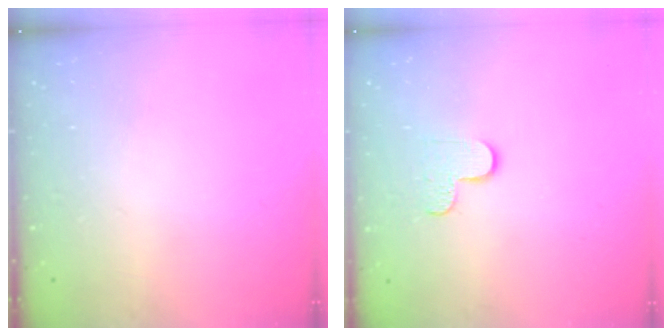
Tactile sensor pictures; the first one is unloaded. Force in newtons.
{"total": 5.9, "press": 5.8, "slide": 0.6}